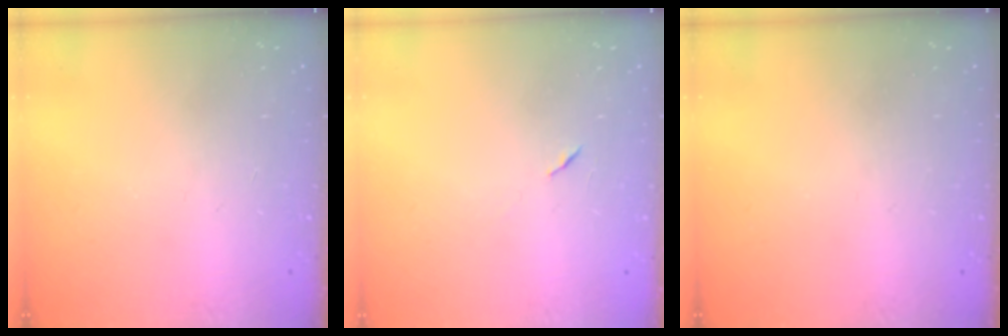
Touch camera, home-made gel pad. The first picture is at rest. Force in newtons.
{"total": 5.3, "press": 4.8, "slide": 2.2}
{"total": 0.0}